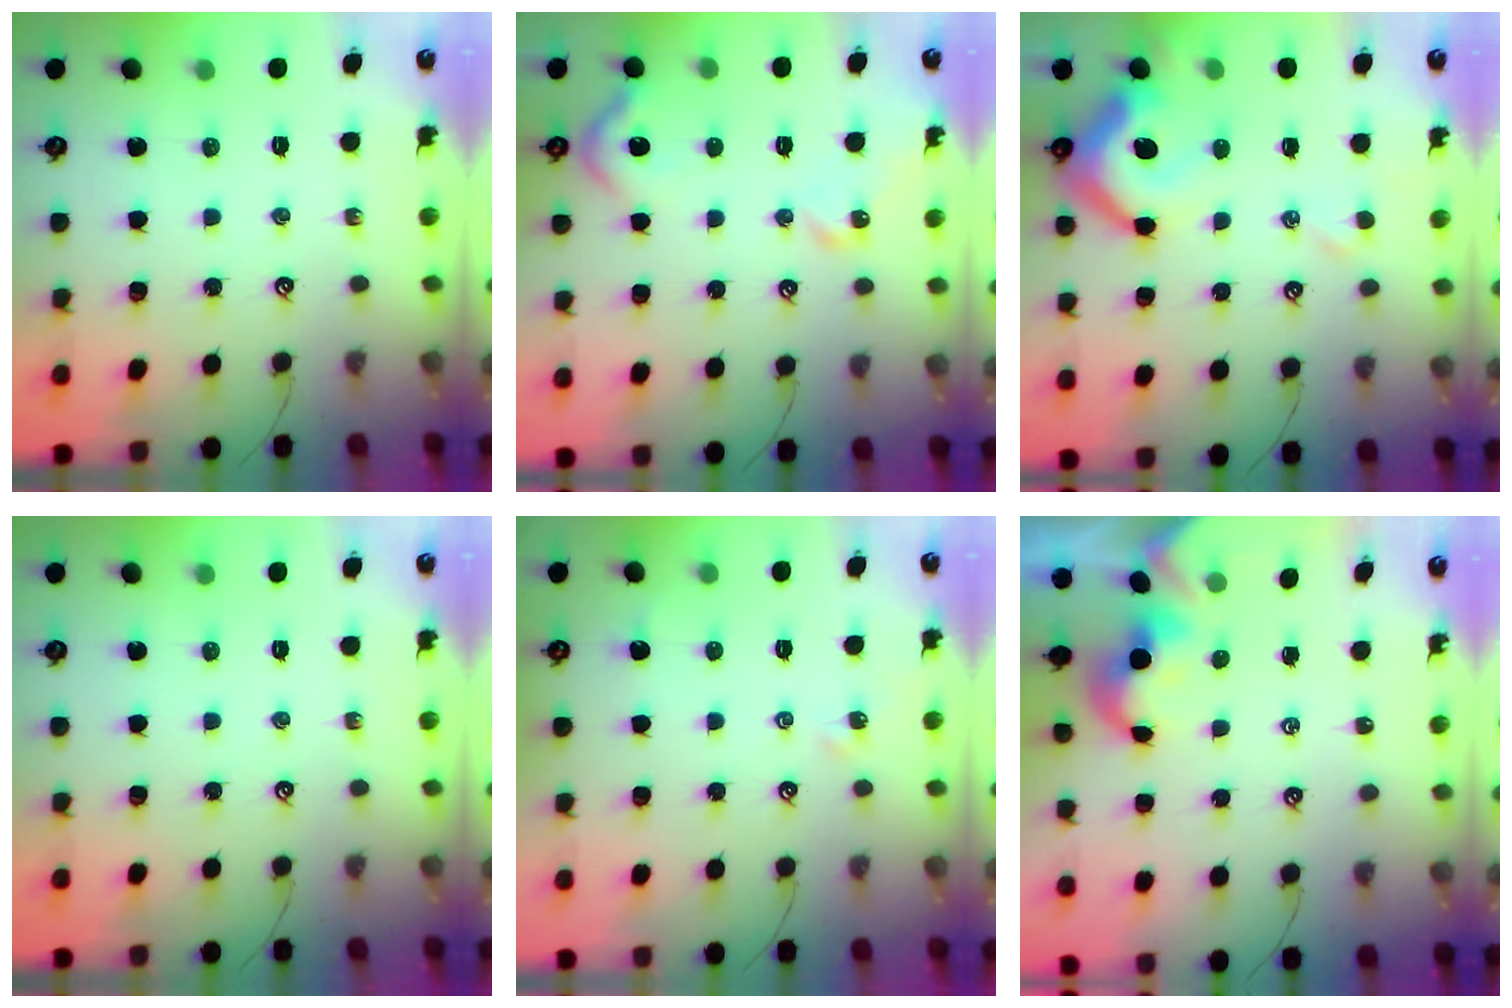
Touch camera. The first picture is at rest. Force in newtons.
{"total": 7.8, "press": 7.8, "slide": 0.9}
{"total": 10.4, "press": 10.3, "slide": 1.6}
{"total": 0.0}
{"total": 2.8, "press": 2.7, "slide": 0.4}
{"total": 2.0, "press": 1.9, "slide": 0.4}